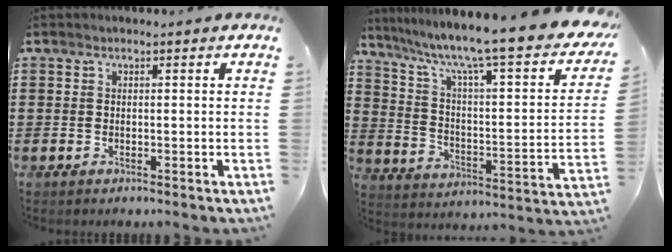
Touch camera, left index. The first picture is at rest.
{"total": 9.2, "force": [7.0, 0.3, 5.9], "torque": [-0.135, -0.061, 0.105]}